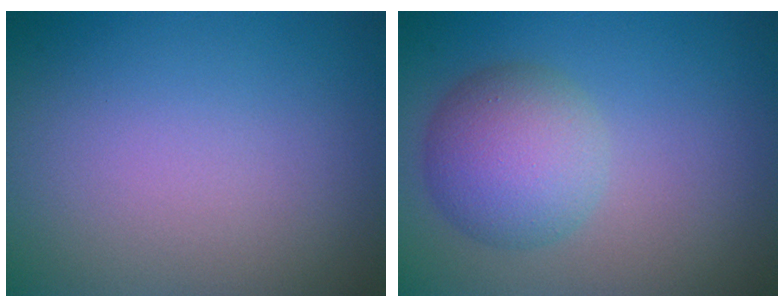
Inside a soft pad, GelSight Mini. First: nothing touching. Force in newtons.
{"total": 5.3, "press": 5.3, "slide": 0.0}